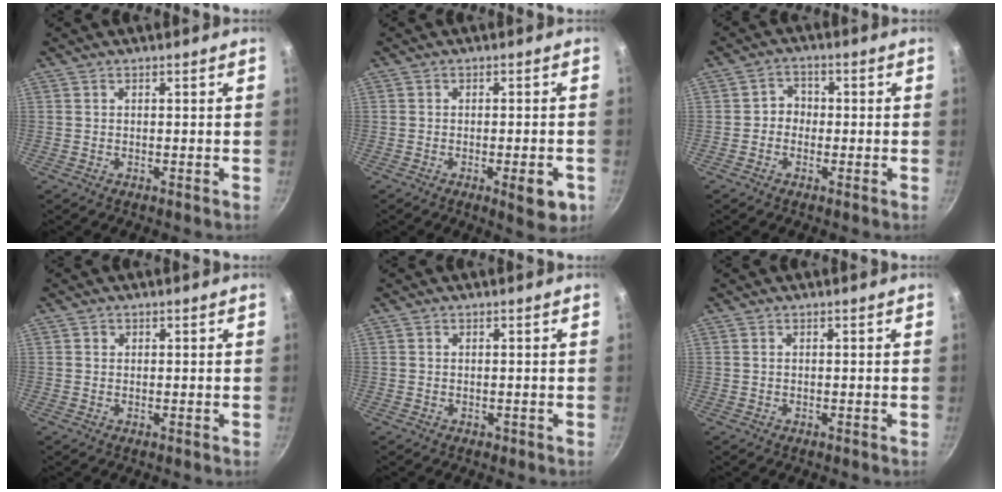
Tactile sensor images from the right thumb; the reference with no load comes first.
{"total": 6.1, "force": [-2.4, 2.0, 5.2], "torque": [-0.052, 0.008, -0.026]}
{"total": 3.3, "force": [-0.7, 2.9, 1.2], "torque": [0.004, 0.012, -0.020]}
{"total": 0.8, "force": [0.3, 0.7, 0.2], "torque": [0.001, 0.003, 0.002]}
{"total": 0.6, "force": [0.0, 0.6, 0.1], "torque": [0.004, 0.001, -0.001]}
{"total": 0.0}